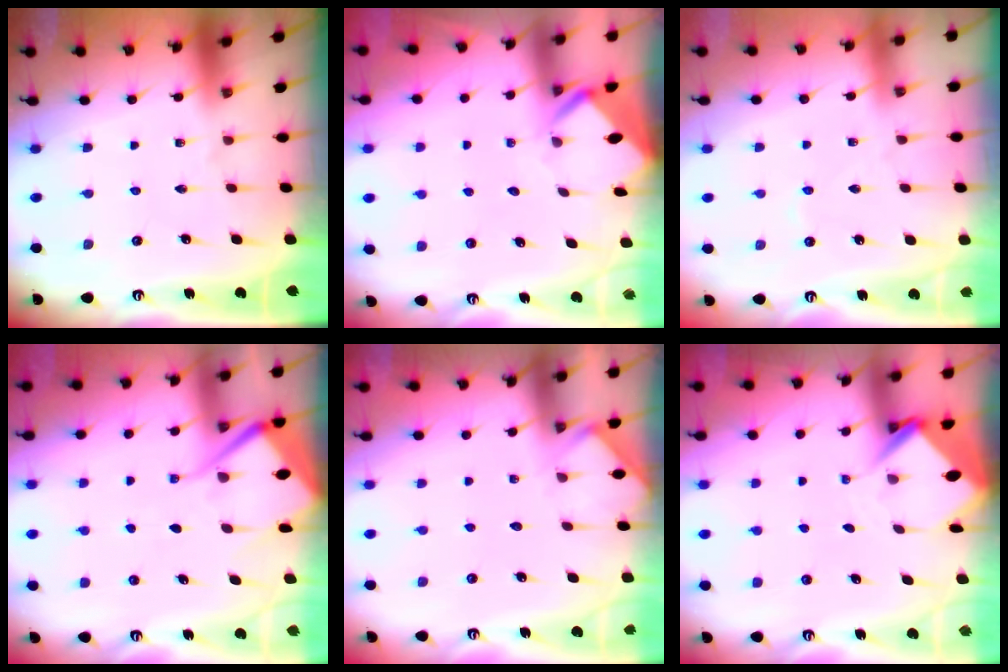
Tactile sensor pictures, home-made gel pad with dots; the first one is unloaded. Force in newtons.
{"total": 3.9, "press": 3.9, "slide": 0.4}
{"total": 2.6, "press": 2.5, "slide": 0.5}
{"total": 8.6, "press": 8.6, "slide": 0.9}
{"total": 2.6, "press": 2.6, "slide": 0.4}
{"total": 3.8, "press": 3.8, "slide": 0.2}